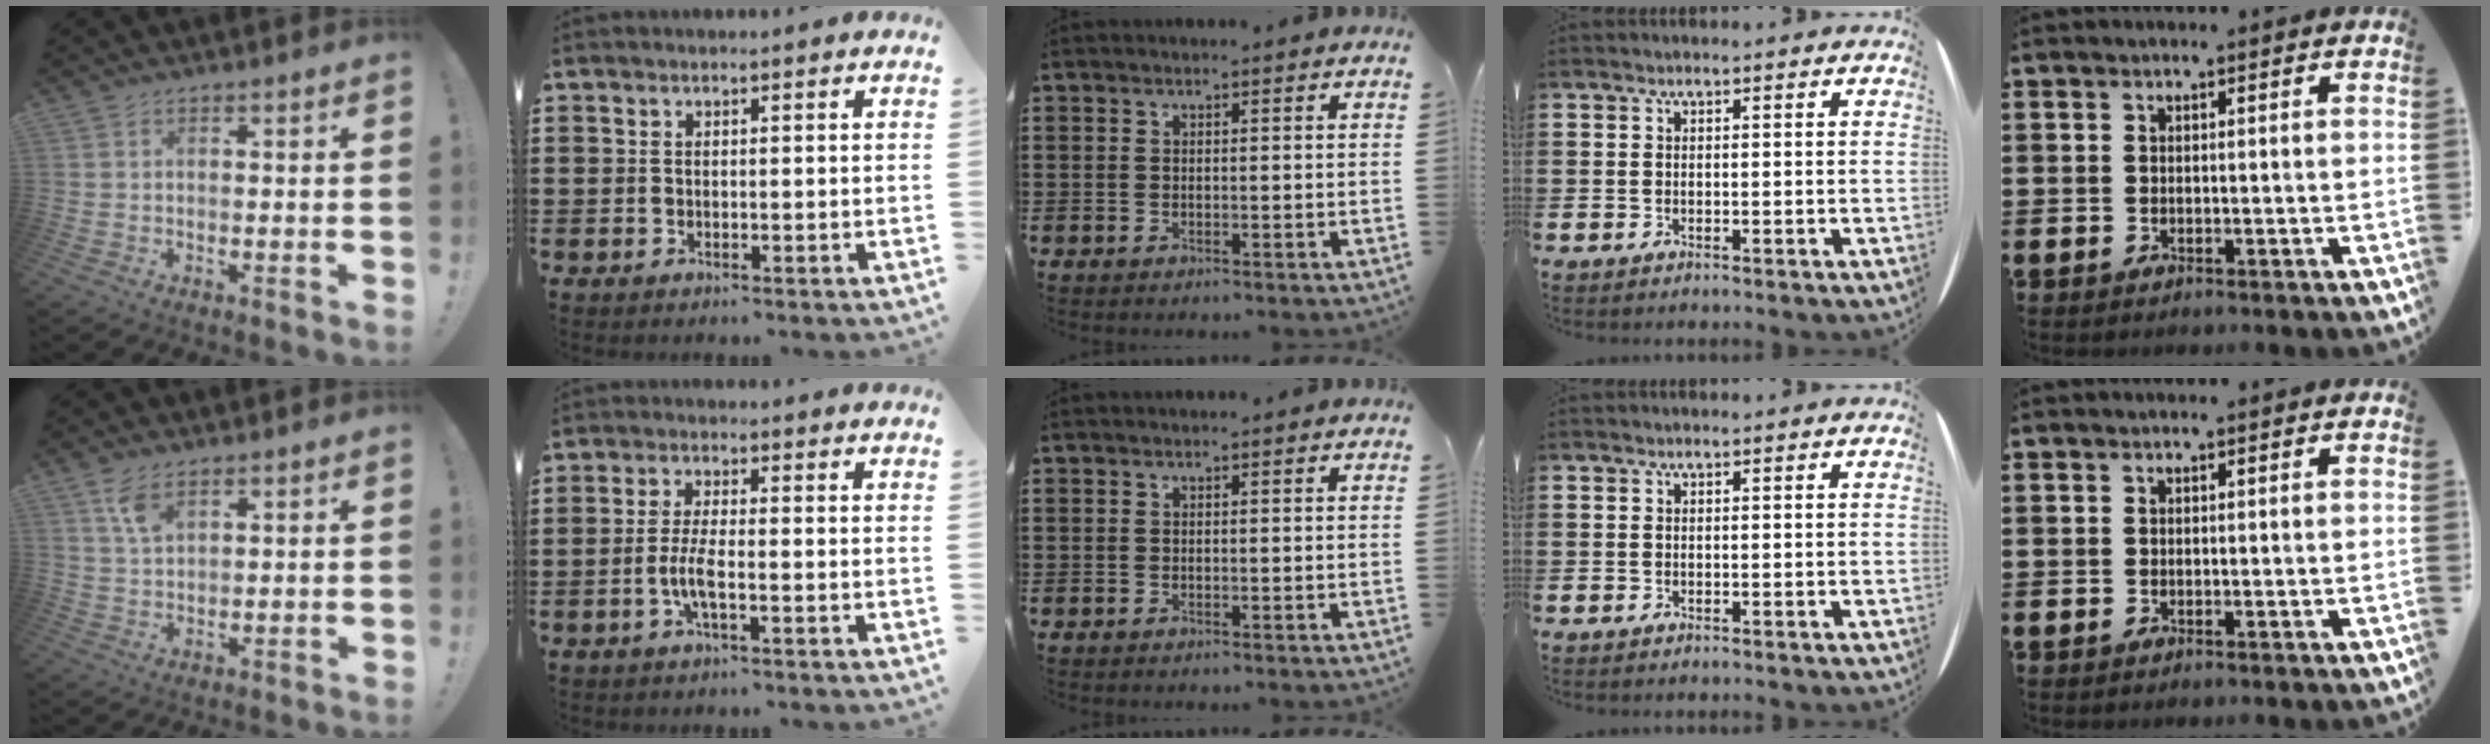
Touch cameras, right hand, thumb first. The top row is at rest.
{"thumb": {"total": 5.8, "force": [3.5, 2.7, 3.8], "torque": [-0.073, -0.010, 0.064]}, "index": {"total": 4.3, "force": [-1.5, 0.9, 4.0], "torque": [-0.090, -0.005, -0.034]}}